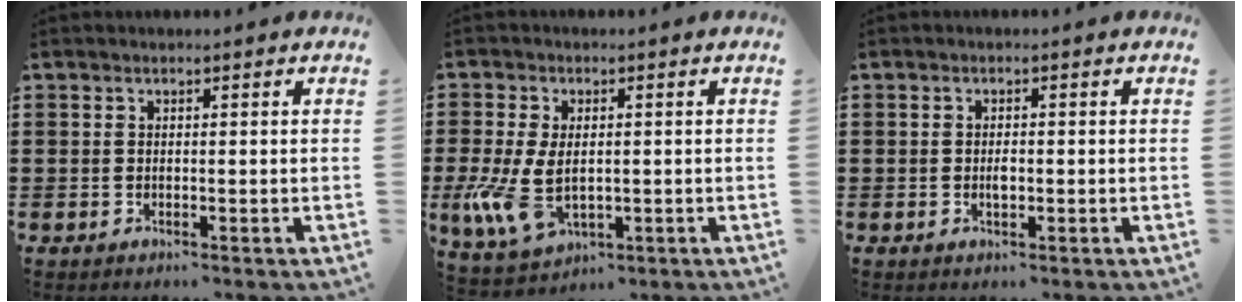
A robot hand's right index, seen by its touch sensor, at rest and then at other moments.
{"total": 7.7, "force": [-1.3, 4.6, 6.0], "torque": [-0.146, -0.007, -0.025]}
{"total": 1.6, "force": [-0.2, 0.6, 1.5], "torque": [-0.028, -0.001, -0.004]}